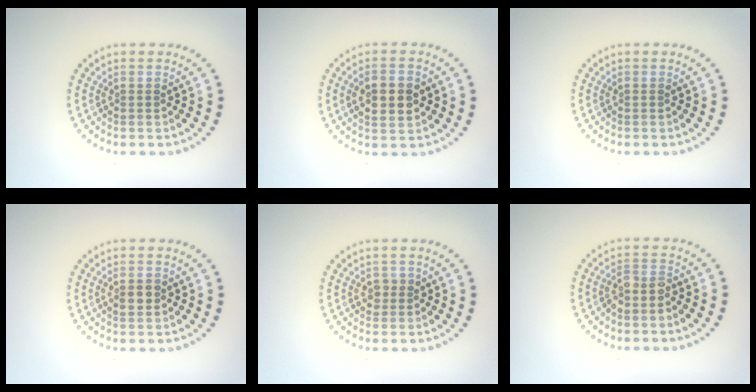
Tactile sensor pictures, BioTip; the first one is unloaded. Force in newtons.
{"total": 4.5, "press": 4.5, "slide": 0.1}
{"total": 0.0}
{"total": 1.2, "press": 1.1, "slide": 0.1}
{"total": 1.0, "press": 0.9, "slide": 0.3}
{"total": 1.8, "press": 1.5, "slide": 1.0}